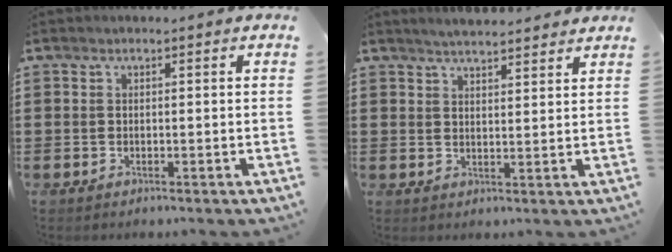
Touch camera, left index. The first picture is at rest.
{"total": 3.3, "force": [3.2, 0.3, 0.5], "torque": [-0.018, -0.007, 0.059]}